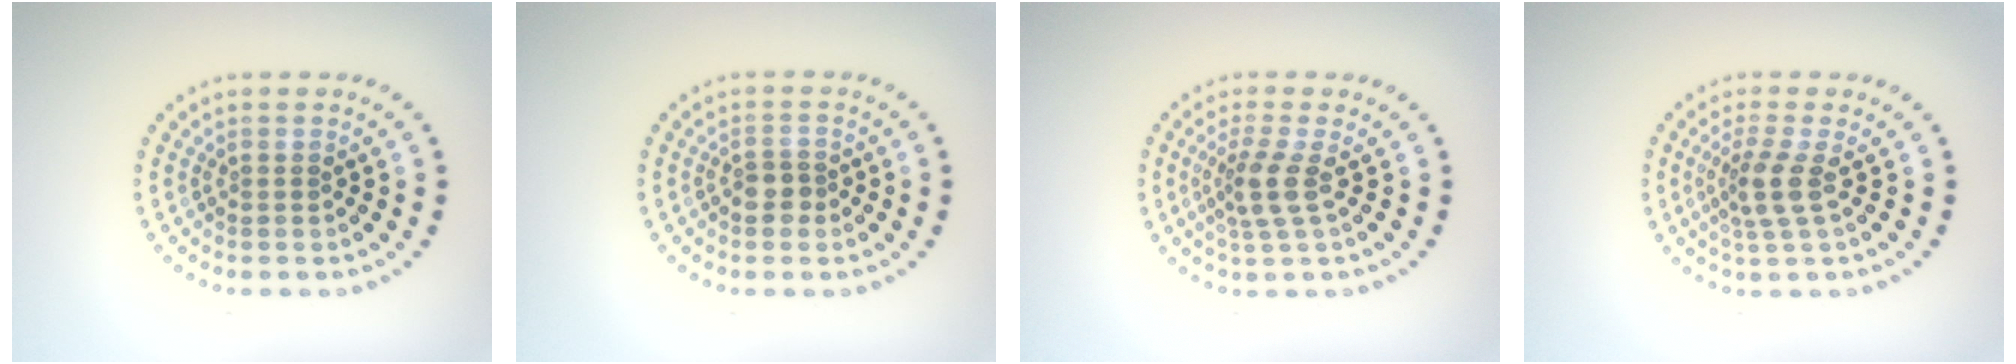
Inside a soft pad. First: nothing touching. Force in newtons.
{"total": 1.9, "press": 1.7, "slide": 0.9}
{"total": 2.7, "press": 2.0, "slide": 1.8}
{"total": 2.7, "press": 2.0, "slide": 1.8}